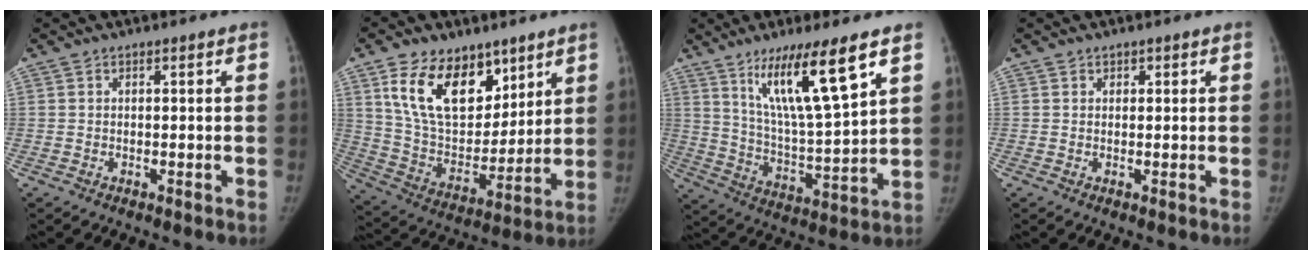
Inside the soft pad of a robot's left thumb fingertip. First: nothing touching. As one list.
[{"total": 19.1, "force": [10.4, 11.6, 11.0], "torque": [-0.145, -0.054, 0.197]}, {"total": 16.2, "force": [9.2, 2.2, 13.1], "torque": [-0.225, -0.054, 0.176]}, {"total": 0.8, "force": [0.4, 0.7, 0.1], "torque": [0.010, 0.000, 0.003]}]